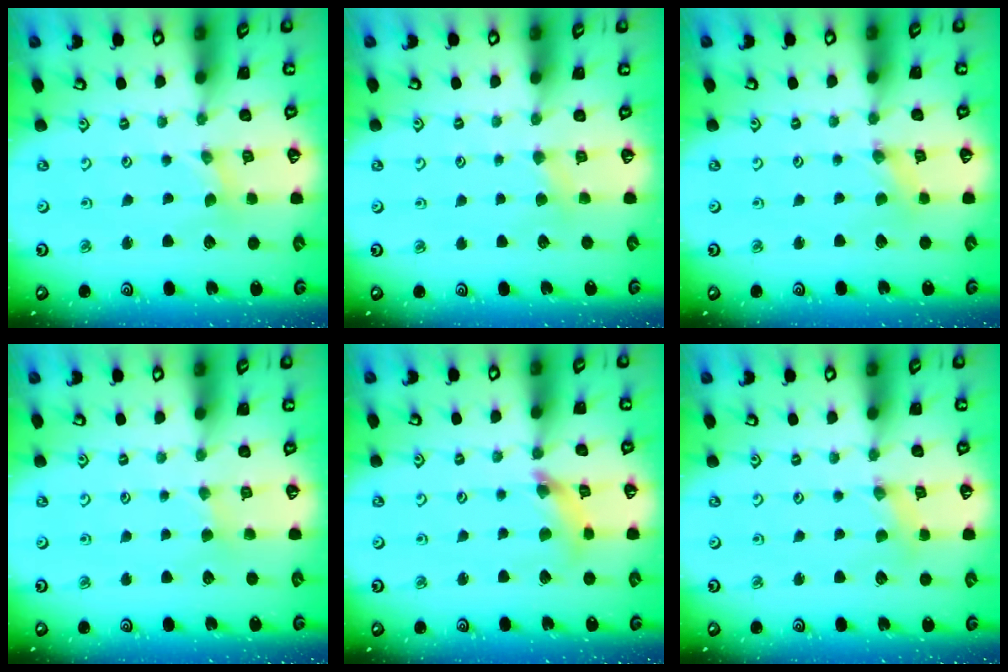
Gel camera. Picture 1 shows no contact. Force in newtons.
{"total": 2.5, "press": 2.5, "slide": 0.4}
{"total": 0.0}
{"total": 2.0, "press": 2.0, "slide": 0.3}
{"total": 6.9, "press": 6.8, "slide": 0.8}
{"total": 1.3, "press": 1.2, "slide": 0.3}